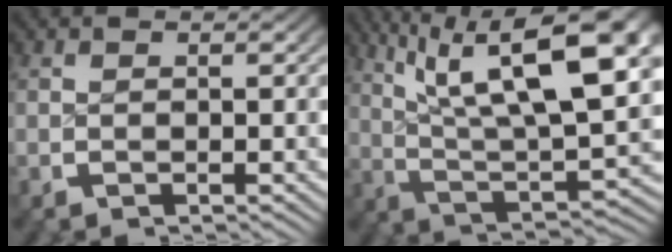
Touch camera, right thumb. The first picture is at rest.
{"total": 13.6, "force": [3.6, 6.2, 11.6], "torque": [-0.182, -0.012, 0.065]}